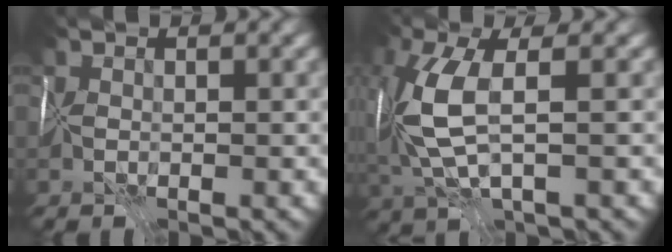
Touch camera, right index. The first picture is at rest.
{"total": 6.3, "force": [0.8, 2.4, 5.7], "torque": [-0.154, 0.008, 0.018]}